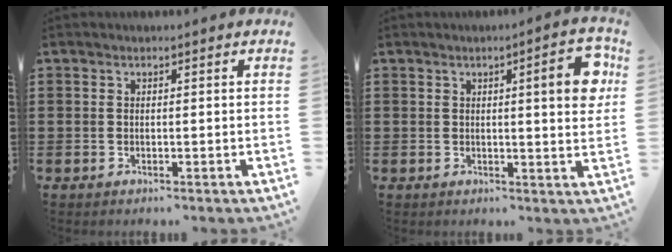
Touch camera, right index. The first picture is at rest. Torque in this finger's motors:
{"motor_torque": [1.08, 0.12, 0.30, 0.09]}